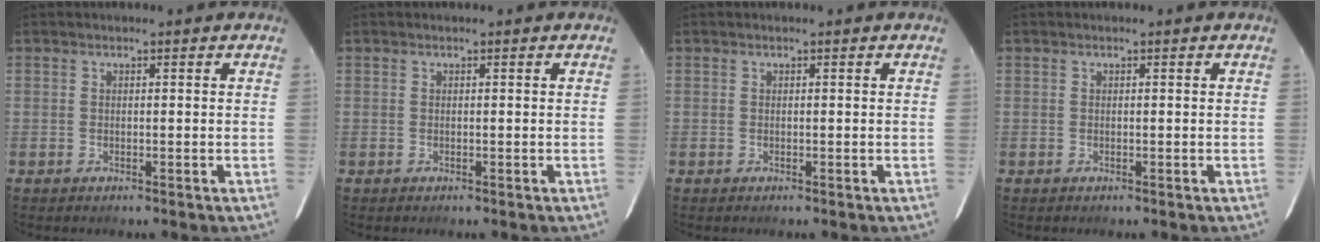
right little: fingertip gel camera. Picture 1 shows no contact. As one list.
[{"total": 0.0}, {"total": 0.0}, {"total": 0.0}]